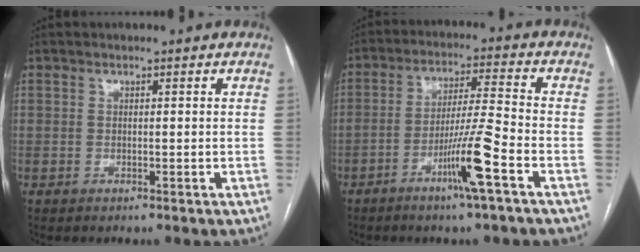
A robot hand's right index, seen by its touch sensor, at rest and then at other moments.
{"total": 9.0, "force": [-4.4, -1.1, 7.7], "torque": [-0.146, -0.003, -0.081]}